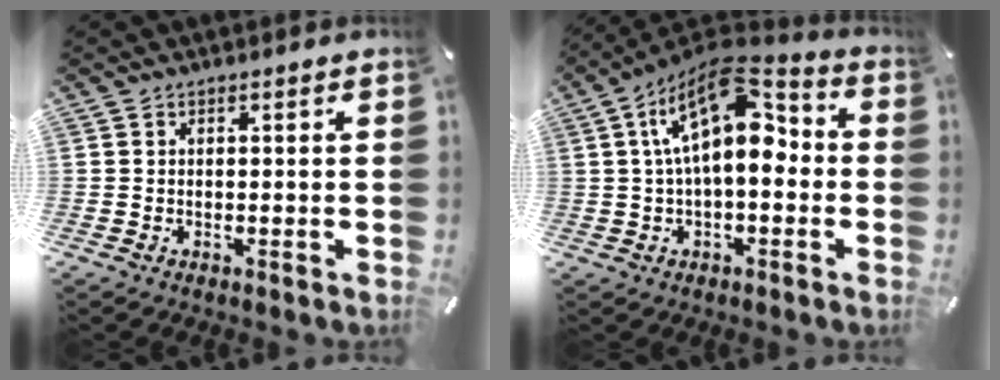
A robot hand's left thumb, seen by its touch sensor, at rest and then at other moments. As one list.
[{"total": 17.0, "force": [4.0, 8.7, 14.0], "torque": [-0.249, -0.019, 0.065]}]